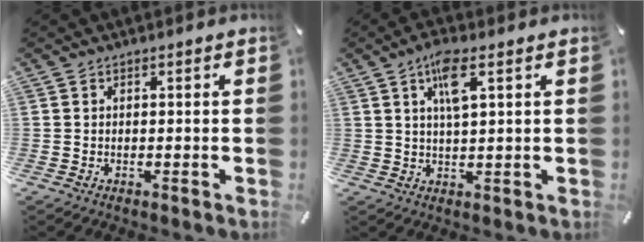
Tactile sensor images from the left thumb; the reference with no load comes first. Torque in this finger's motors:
{"motor_torque": [1.35, 1.35, 0.94, -0.97, 0.35]}